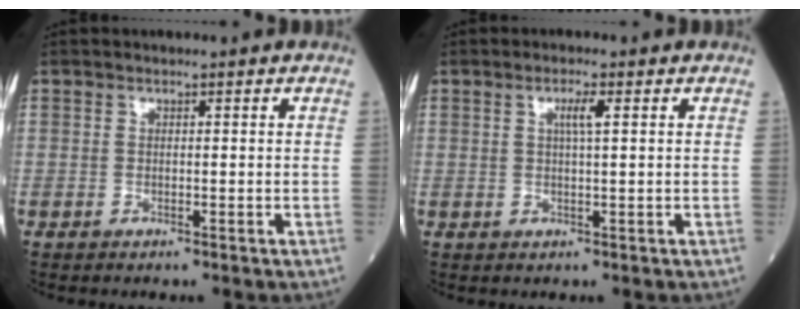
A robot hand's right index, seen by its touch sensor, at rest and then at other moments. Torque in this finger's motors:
{"motor_torque": [0.74, 0.12, 0.39, 0.09]}